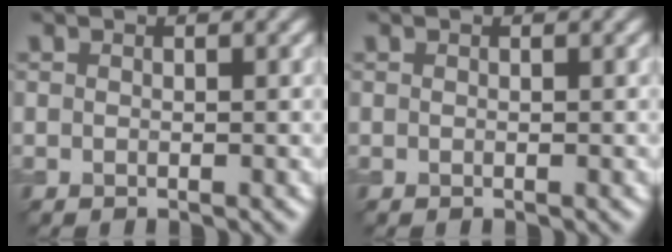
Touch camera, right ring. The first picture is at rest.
{"total": 0.0}